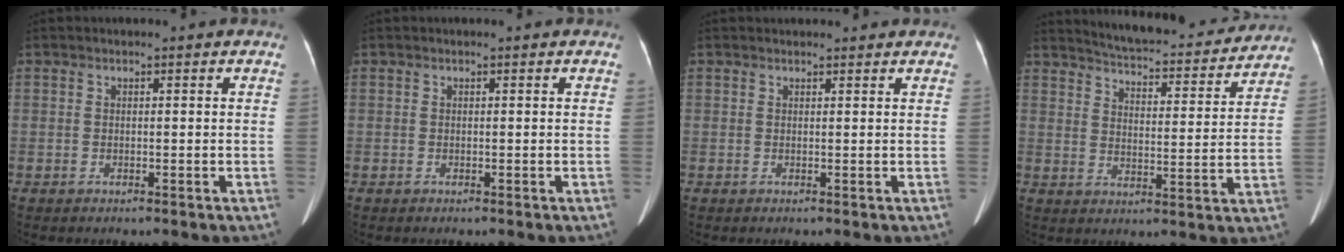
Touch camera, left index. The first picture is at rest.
{"total": 0.0}
{"total": 3.1, "force": [2.9, 0.8, 0.6], "torque": [-0.007, 0.024, 0.034]}
{"total": 18.4, "force": [17.2, 3.2, 5.8], "torque": [-0.079, -0.008, 0.223]}